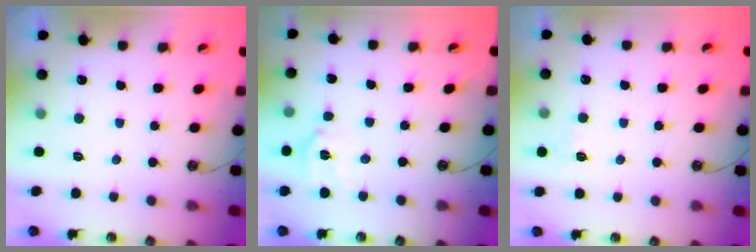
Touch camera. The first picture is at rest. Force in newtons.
{"total": 11.2, "press": 11.1, "slide": 1.6}
{"total": 2.9, "press": 2.9, "slide": 0.4}